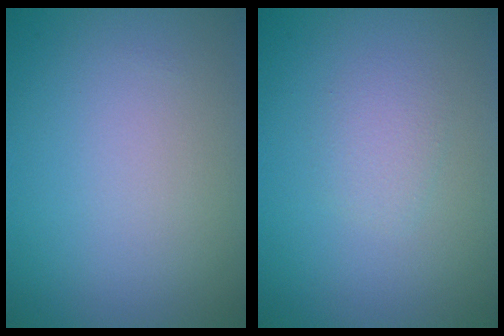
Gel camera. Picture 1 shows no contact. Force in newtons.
{"total": 1.4, "press": 1.4, "slide": 0.1}